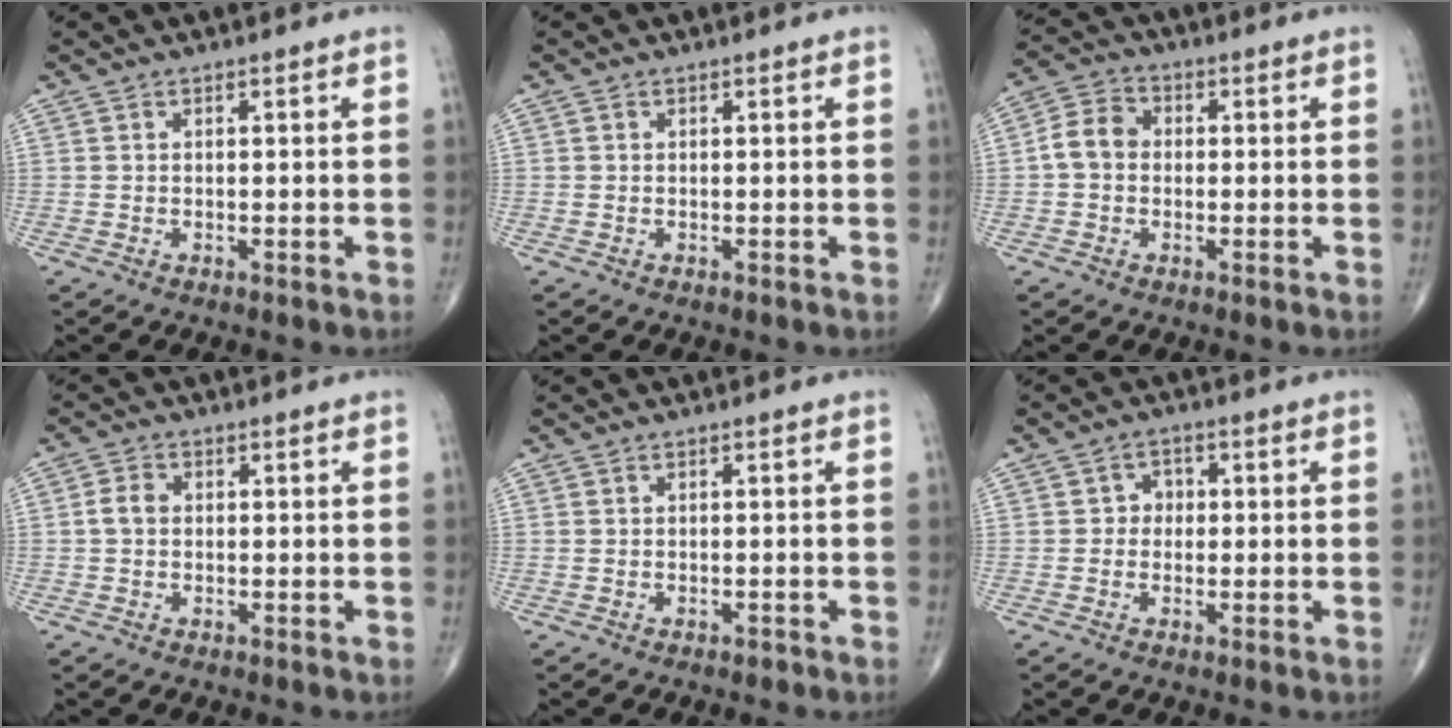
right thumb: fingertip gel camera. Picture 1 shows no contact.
{"total": 0.0}
{"total": 6.0, "force": [-0.3, 4.9, 3.6], "torque": [-0.057, 0.020, -0.016]}
{"total": 2.8, "force": [0.0, 2.1, 1.8], "torque": [-0.035, 0.007, -0.005]}
{"total": 0.6, "force": [-0.5, 0.3, 0.3], "torque": [-0.004, -0.001, -0.008]}
{"total": 3.0, "force": [0.0, 2.7, 1.4], "torque": [0.003, 0.010, -0.008]}